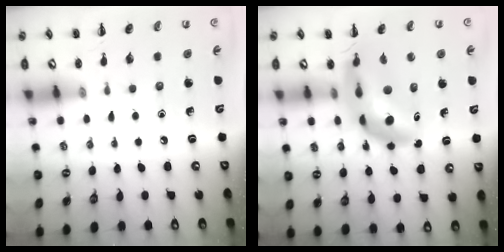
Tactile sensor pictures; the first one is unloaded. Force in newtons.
{"total": 12.1, "press": 11.7, "slide": 3.3}